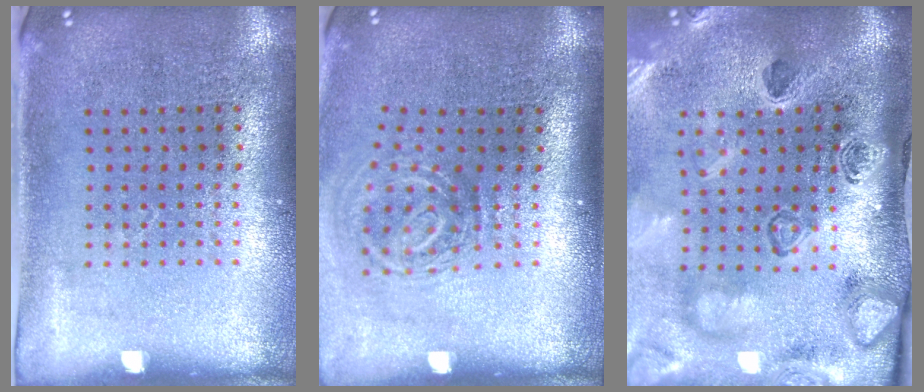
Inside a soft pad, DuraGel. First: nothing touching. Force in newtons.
{"total": 2.0, "press": 1.3, "slide": 1.5}
{"total": 4.6, "press": 3.2, "slide": 3.2}